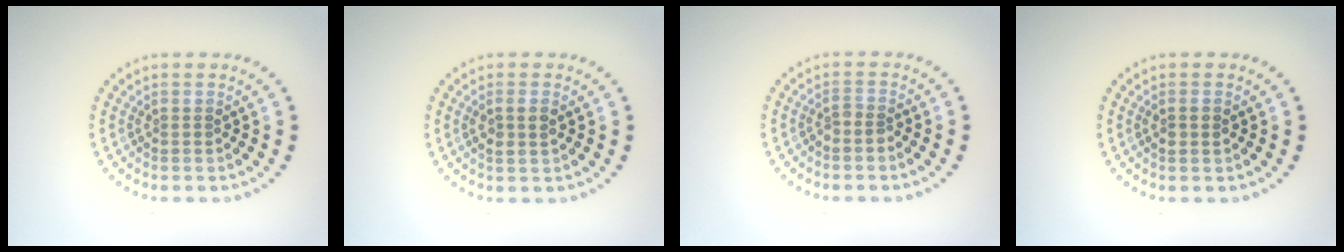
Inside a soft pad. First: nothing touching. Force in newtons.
{"total": 1.6, "press": 1.6, "slide": 0.4}
{"total": 1.0, "press": 0.6, "slide": 0.8}
{"total": 1.1, "press": 1.0, "slide": 0.3}